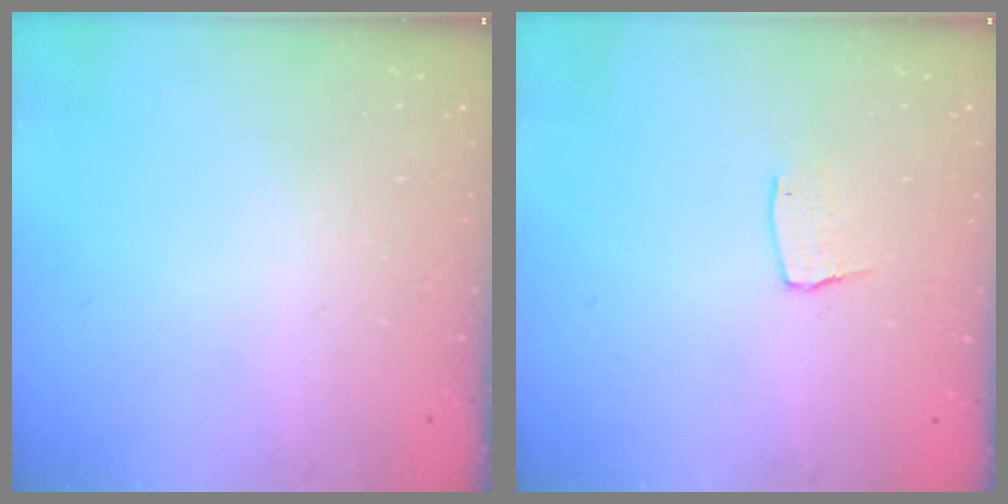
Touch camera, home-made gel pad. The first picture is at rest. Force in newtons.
{"total": 4.7, "press": 4.7, "slide": 0.3}